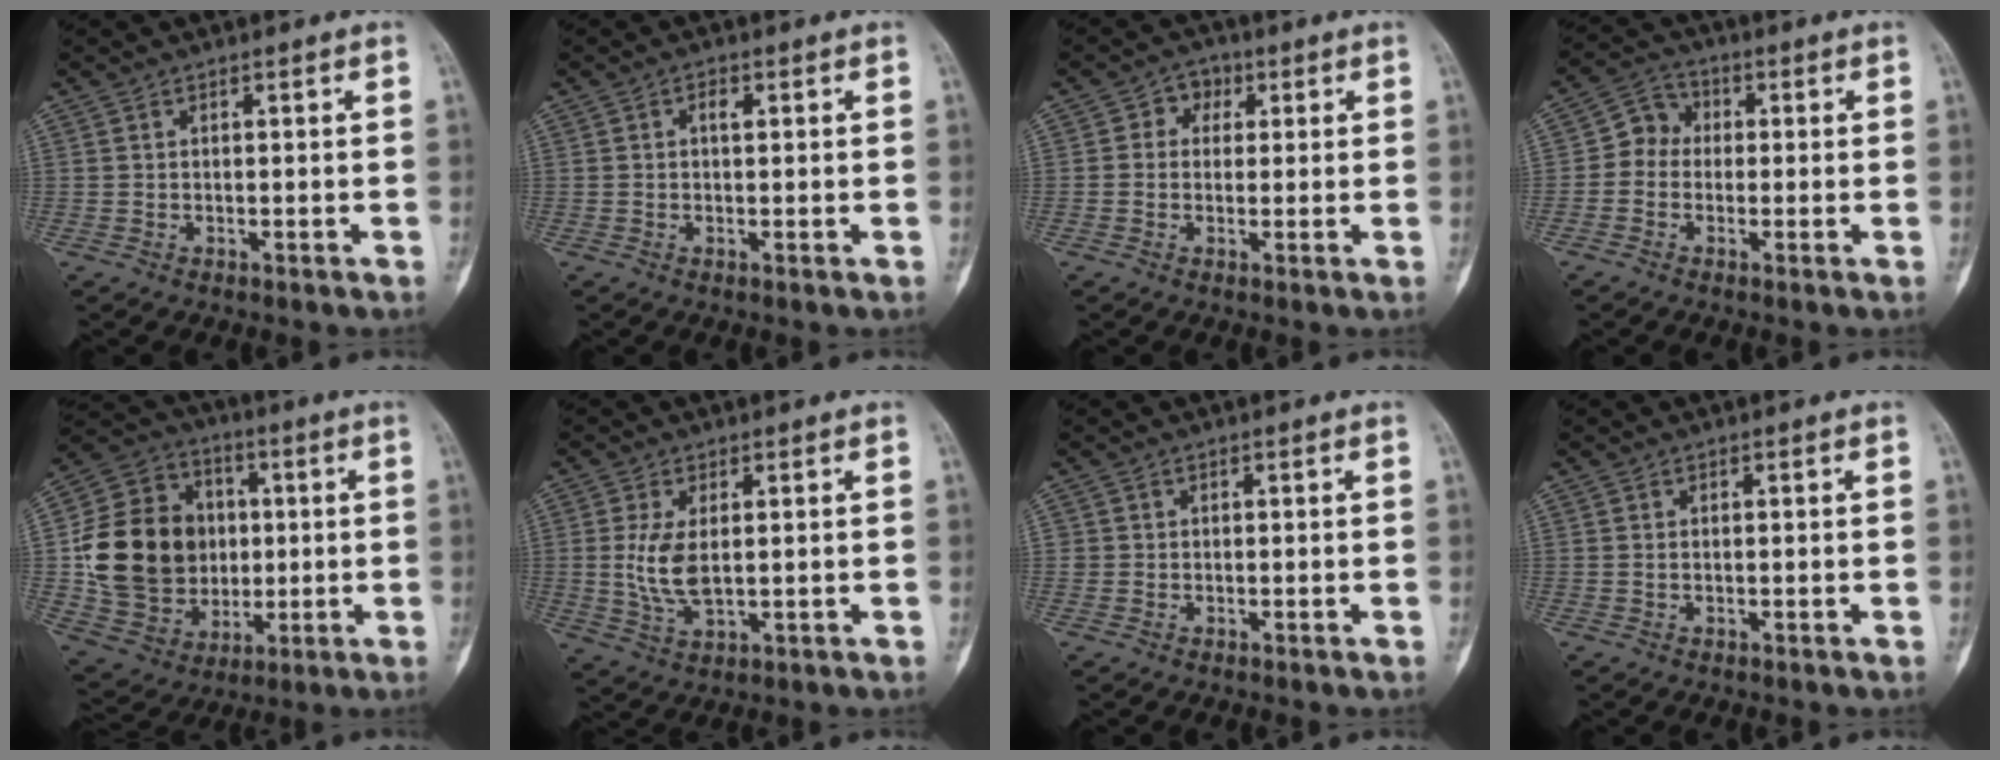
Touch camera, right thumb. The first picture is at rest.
{"total": 2.0, "force": [0.4, 0.9, 1.7], "torque": [-0.024, 0.002, 0.004]}
{"total": 4.1, "force": [1.0, 3.6, 1.8], "torque": [0.000, 0.006, 0.007]}
{"total": 5.4, "force": [-0.4, 4.7, 2.6], "torque": [-0.020, 0.017, -0.025]}
{"total": 21.6, "force": [0.9, 17.9, 12.1], "torque": [-0.197, 0.018, 0.033]}
{"total": 6.8, "force": [0.7, 3.3, 6.0], "torque": [-0.125, -0.010, 0.019]}
{"total": 0.8, "force": [0.0, 0.8, 0.1], "torque": [0.007, 0.004, 0.000]}
{"total": 0.0}